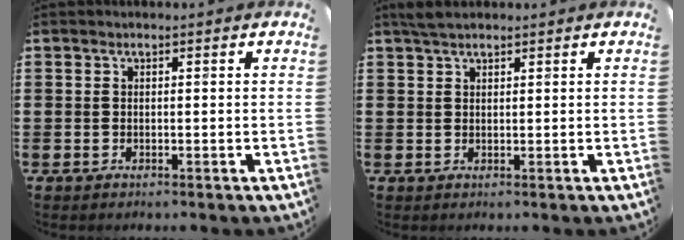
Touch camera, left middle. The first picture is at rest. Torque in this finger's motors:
{"motor_torque": [0.40, -0.35, -0.11, -0.04]}